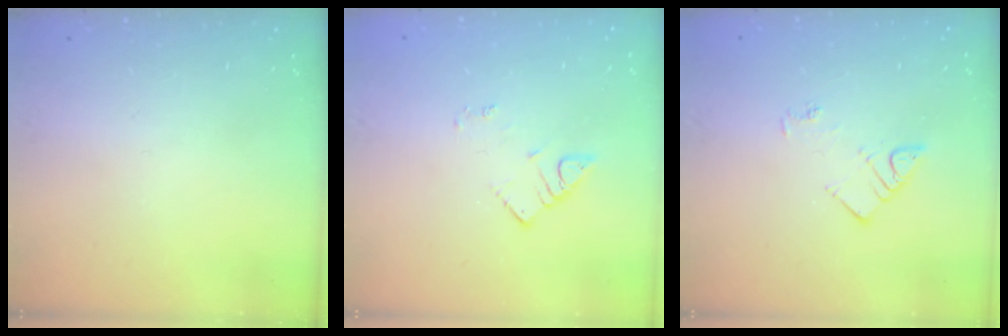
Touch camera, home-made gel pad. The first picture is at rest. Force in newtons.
{"total": 2.7, "press": 2.7, "slide": 0.4}
{"total": 3.8, "press": 3.7, "slide": 0.6}